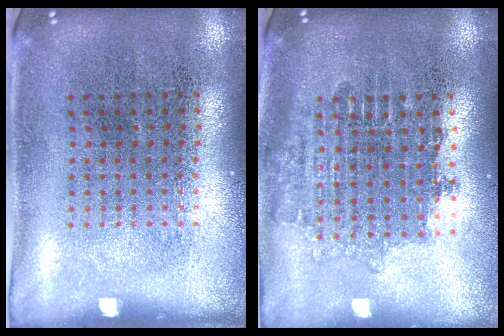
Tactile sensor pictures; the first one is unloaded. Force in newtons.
{"total": 1.7, "press": 1.4, "slide": 1.0}